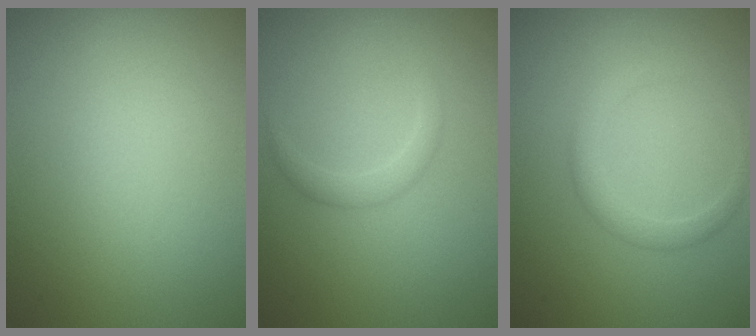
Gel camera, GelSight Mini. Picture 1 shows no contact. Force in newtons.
{"total": 1.4, "press": 1.4, "slide": 0.1}
{"total": 1.8, "press": 1.8, "slide": 0.2}